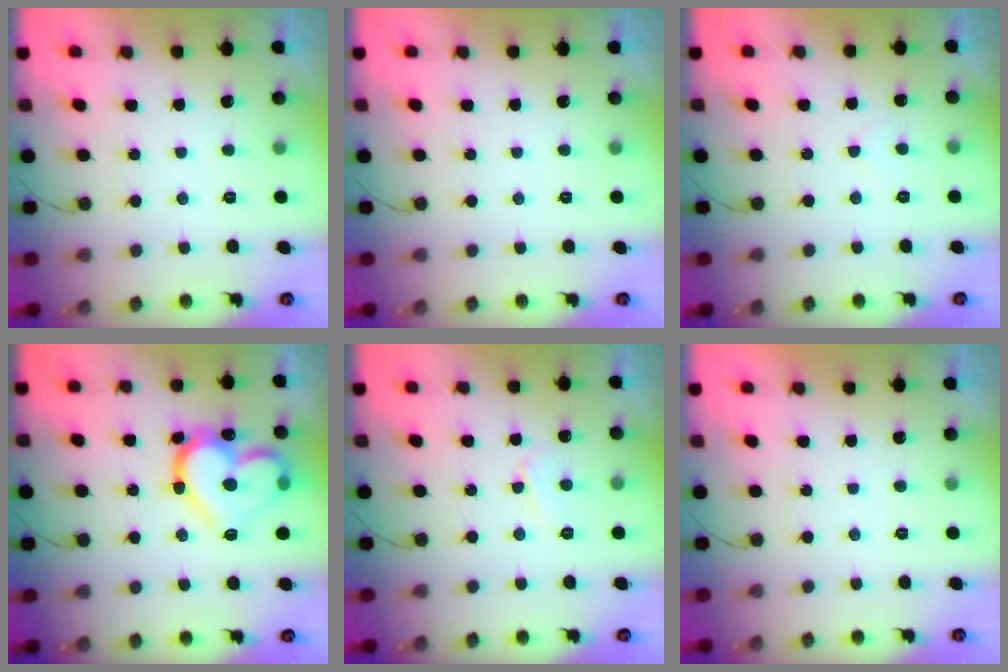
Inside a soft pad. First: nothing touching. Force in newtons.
{"total": 0.0}
{"total": 3.5, "press": 3.5, "slide": 0.1}
{"total": 20.2, "press": 20.1, "slide": 1.6}
{"total": 4.6, "press": 4.6, "slide": 0.5}
{"total": 2.0, "press": 2.0, "slide": 0.1}